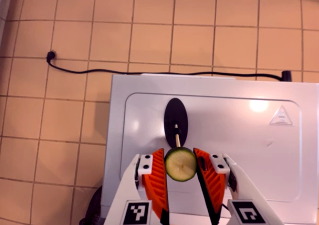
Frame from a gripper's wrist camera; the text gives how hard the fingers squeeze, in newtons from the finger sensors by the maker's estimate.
{"total": 7.0, "left": 6.2, "right": 7.7}